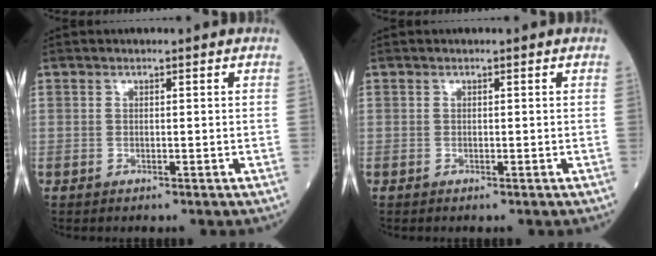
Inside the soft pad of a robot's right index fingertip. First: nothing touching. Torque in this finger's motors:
{"motor_torque": [0.00, 0.00, 0.00, -0.01]}